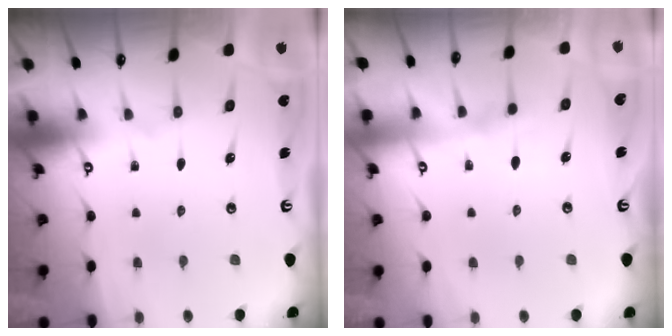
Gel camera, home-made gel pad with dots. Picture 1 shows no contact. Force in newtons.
{"total": 6.6, "press": 6.6, "slide": 0.6}